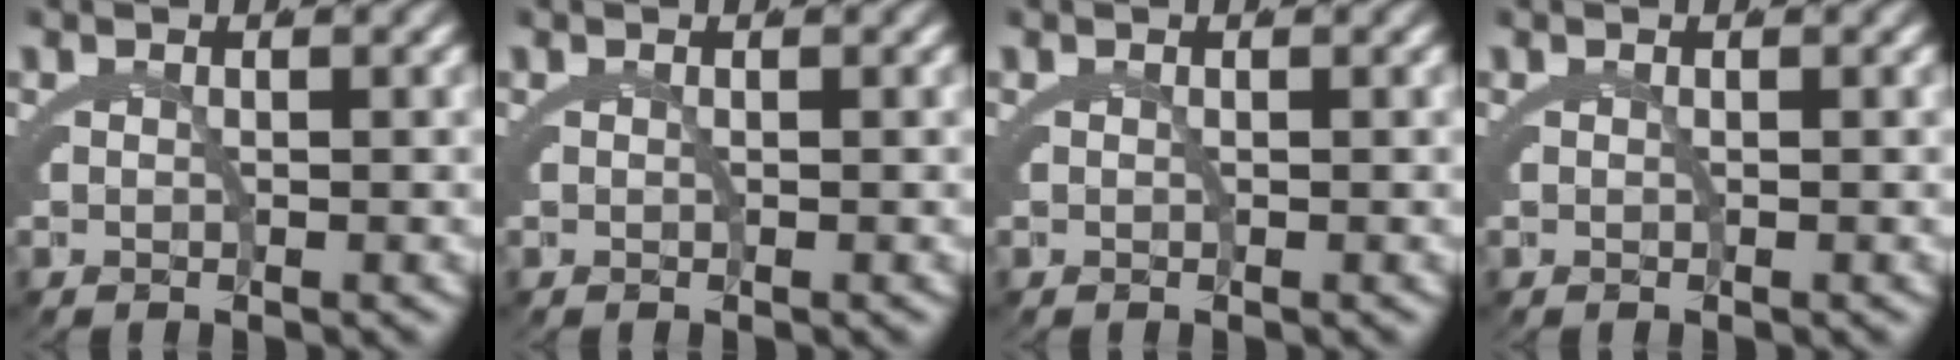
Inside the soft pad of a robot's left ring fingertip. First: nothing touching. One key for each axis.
{"total": 0.0}
{"total": 0.0}
{"total": 0.0}